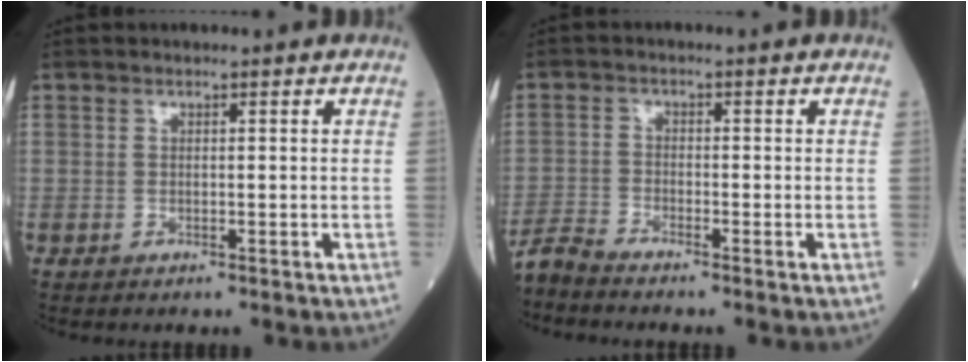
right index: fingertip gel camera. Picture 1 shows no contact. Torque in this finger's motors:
{"motor_torque": [-0.23, -0.55, 0.13, 0.03]}